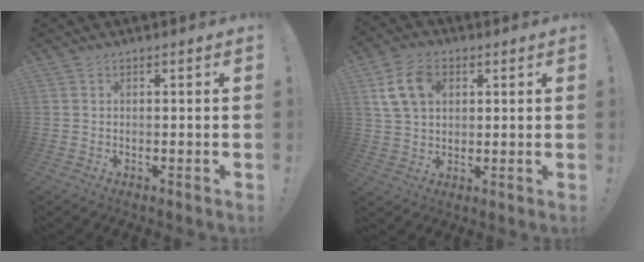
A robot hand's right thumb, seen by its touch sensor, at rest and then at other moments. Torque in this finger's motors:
{"motor_torque": [0.01, 0.19, 0.31, 0.38, 0.09]}